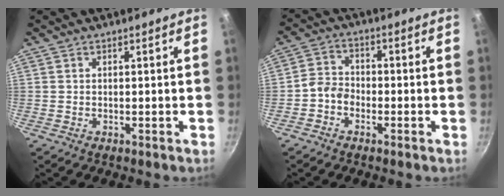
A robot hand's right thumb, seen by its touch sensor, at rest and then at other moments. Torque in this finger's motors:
{"motor_torque": [0.59, 0.22, 0.01, -0.75, 0.07]}